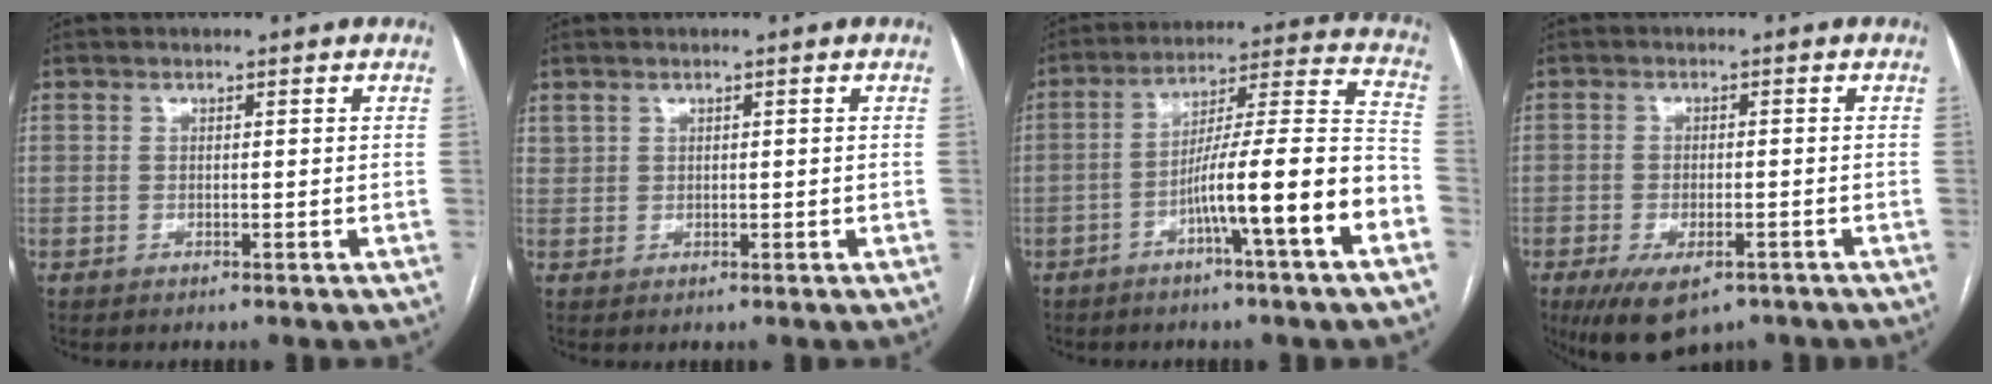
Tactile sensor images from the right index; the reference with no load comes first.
{"total": 1.1, "force": [0.8, 0.7, 0.1], "torque": [0.003, 0.010, 0.017]}
{"total": 15.1, "force": [-6.3, -0.4, 13.7], "torque": [-0.213, 0.017, -0.100]}
{"total": 8.4, "force": [-5.3, 3.5, 5.5], "torque": [-0.091, -0.013, -0.079]}